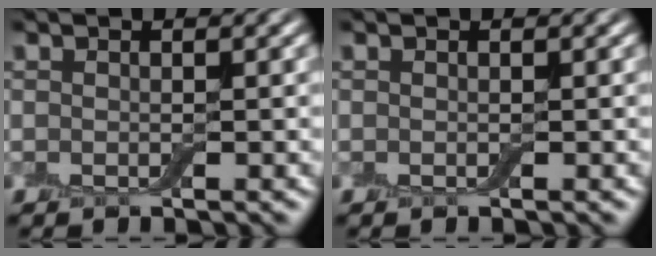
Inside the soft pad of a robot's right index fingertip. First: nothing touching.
{"total": 0.0}